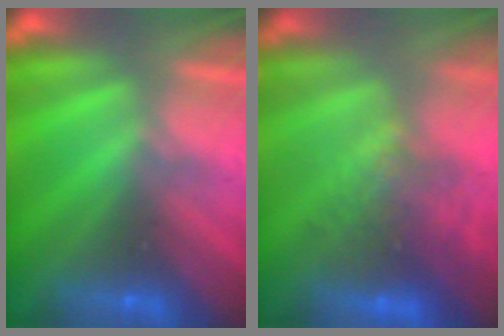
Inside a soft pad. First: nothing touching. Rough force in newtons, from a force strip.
{"total": 7.3}